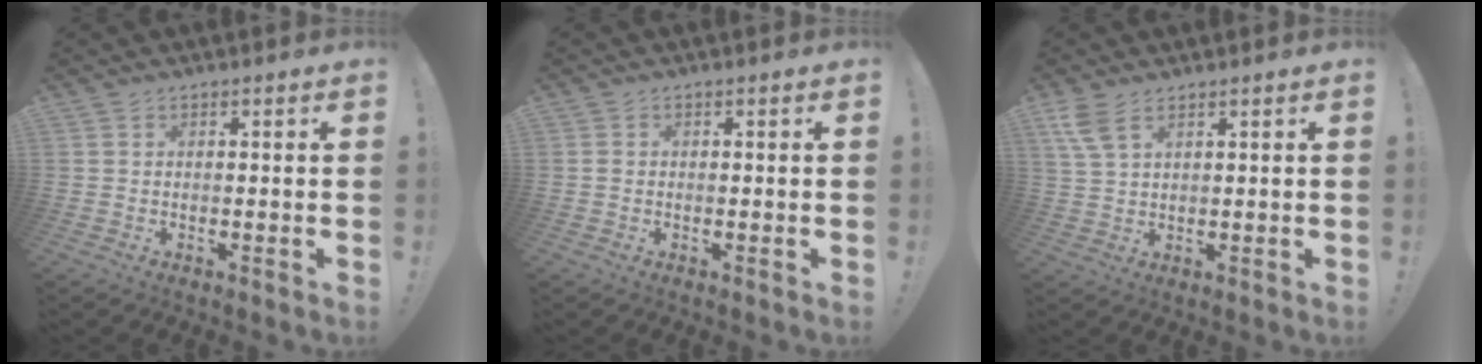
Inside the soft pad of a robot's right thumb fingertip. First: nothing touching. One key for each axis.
{"total": 0.7, "fx": -0.2, "fy": 0.6, "fz": 0.2, "tx": -0.009, "ty": 0.005, "tz": -0.003}
{"total": 5.9, "fx": 3.4, "fy": 2.4, "fz": 4.2, "tx": -0.086, "ty": -0.013, "tz": 0.065}